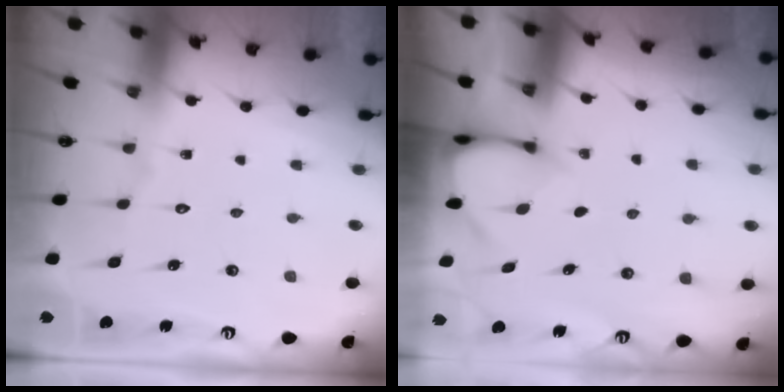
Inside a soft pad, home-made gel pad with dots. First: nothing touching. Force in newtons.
{"total": 3.3, "press": 3.2, "slide": 0.3}